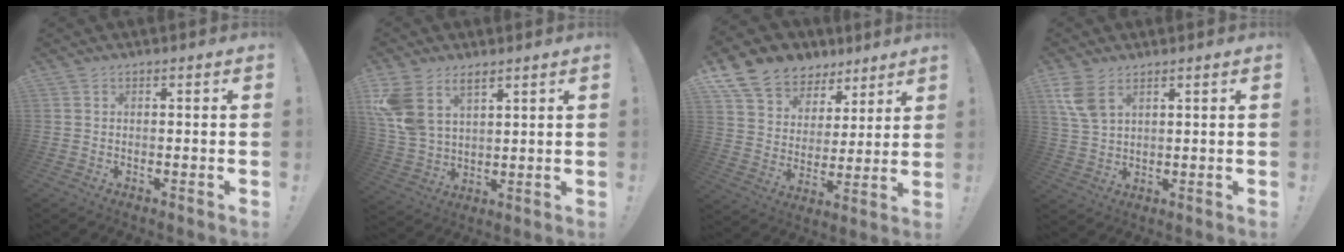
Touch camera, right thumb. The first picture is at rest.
{"total": 11.0, "force": [6.5, 6.9, 5.6], "torque": [-0.119, -0.028, 0.128]}
{"total": 11.9, "force": [8.4, 7.9, 3.0], "torque": [-0.061, -0.065, 0.161]}
{"total": 7.1, "force": [4.0, 3.9, 4.5], "torque": [-0.091, -0.012, 0.077]}